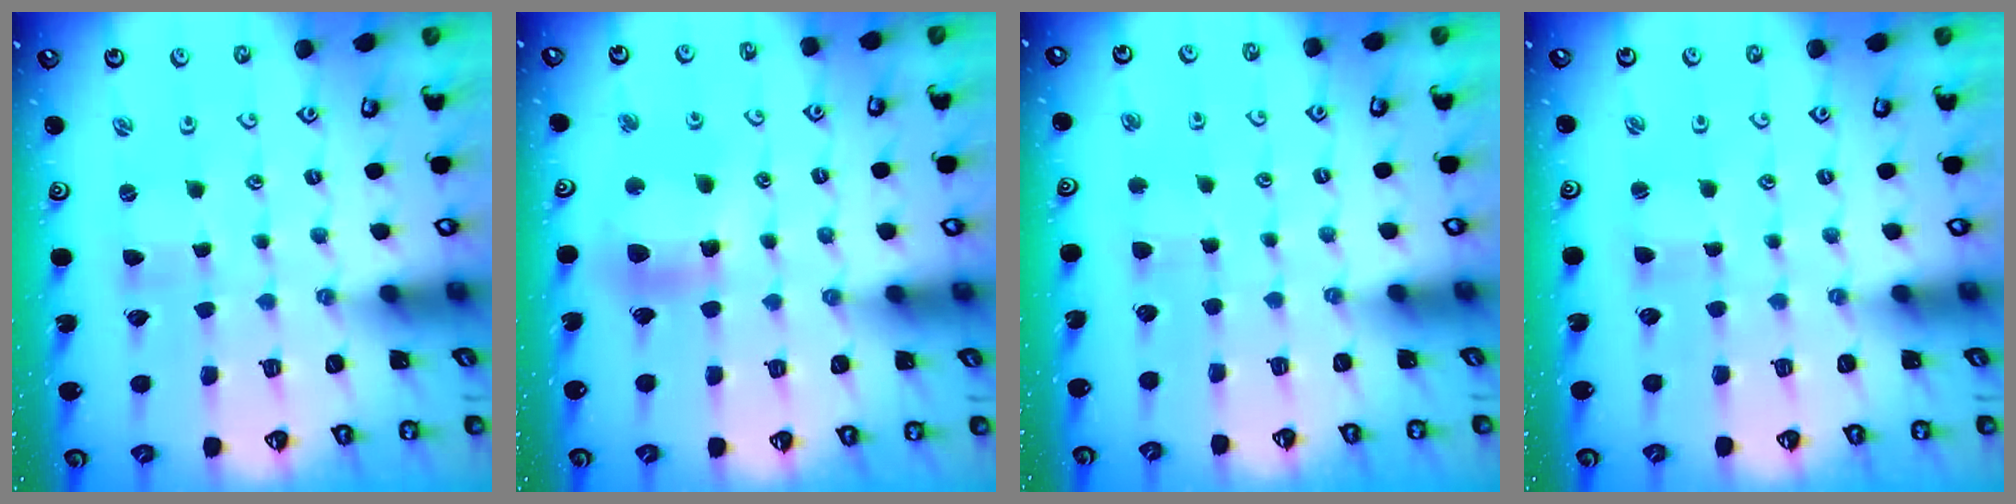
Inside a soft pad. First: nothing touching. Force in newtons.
{"total": 10.5, "press": 10.3, "slide": 2.1}
{"total": 2.8, "press": 2.7, "slide": 0.4}
{"total": 1.1, "press": 1.0, "slide": 0.3}